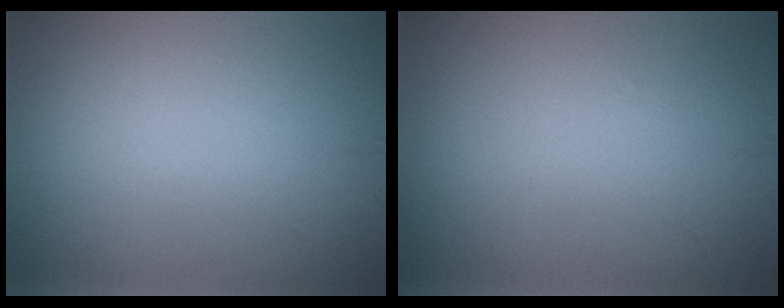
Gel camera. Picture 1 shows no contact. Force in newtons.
{"total": 0.0}